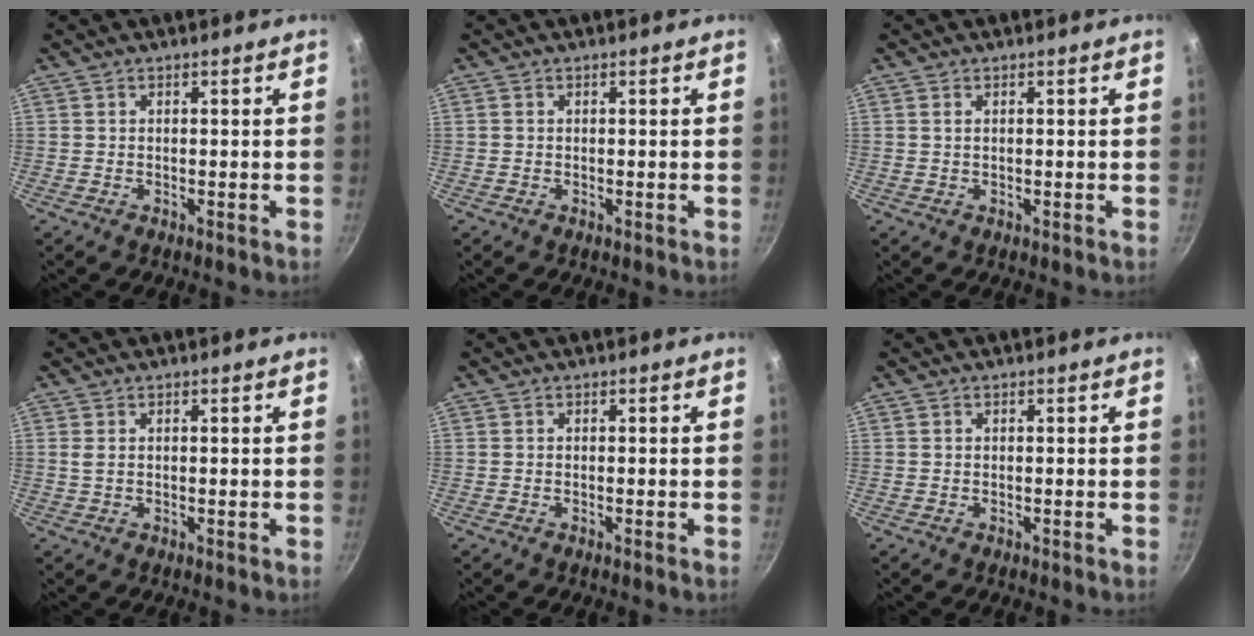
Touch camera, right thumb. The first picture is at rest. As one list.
[{"total": 0.0}, {"total": 0.8, "force": [0.3, 0.4, 0.6], "torque": [-0.011, 0.001, 0.005]}, {"total": 1.2, "force": [0.4, 0.6, 0.9], "torque": [-0.019, 0.001, 0.007]}, {"total": 0.0}, {"total": 0.0}]